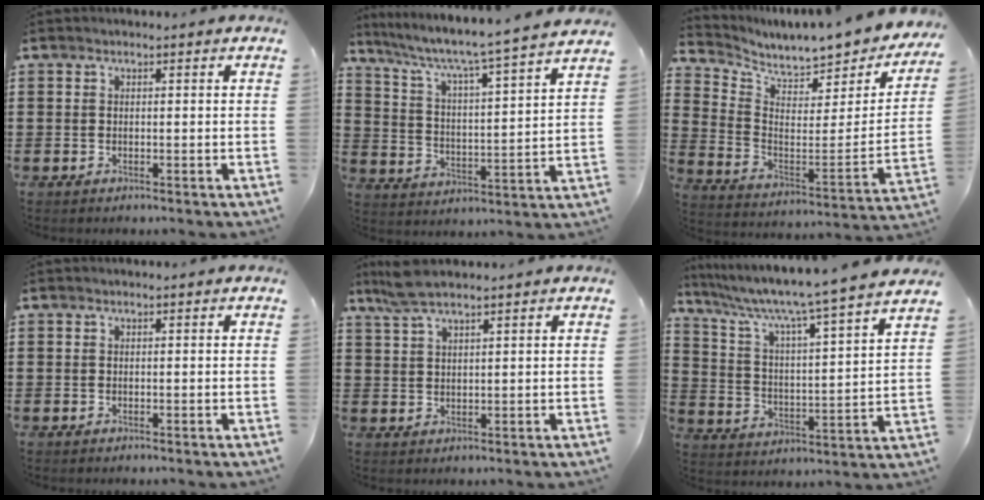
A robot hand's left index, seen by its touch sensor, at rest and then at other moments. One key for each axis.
{"total": 4.9, "fx": 4.2, "fy": -0.3, "fz": 2.6, "tx": -0.072, "ty": -0.041, "tz": 0.057}
{"total": 4.8, "fx": 4.6, "fy": 0.6, "fz": 1.3, "tx": -0.046, "ty": -0.059, "tz": 0.072}
{"total": 0.0}
{"total": 4.4, "fx": 3.4, "fy": 0.8, "fz": 2.7, "tx": -0.061, "ty": 0.003, "tz": 0.063}
{"total": 7.0, "fx": 6.1, "fy": -1.0, "fz": 3.4, "tx": -0.094, "ty": -0.058, "tz": 0.090}